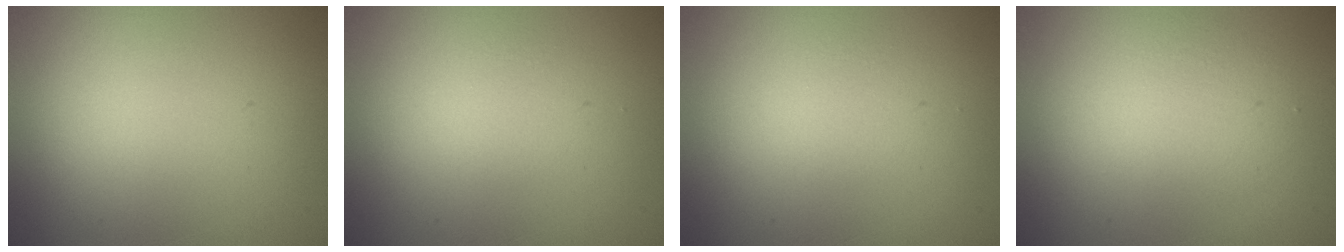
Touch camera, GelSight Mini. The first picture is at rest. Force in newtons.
{"total": 1.1, "press": 1.1, "slide": 0.0}
{"total": 1.1, "press": 1.1, "slide": 0.0}
{"total": 2.2, "press": 2.2, "slide": 0.2}